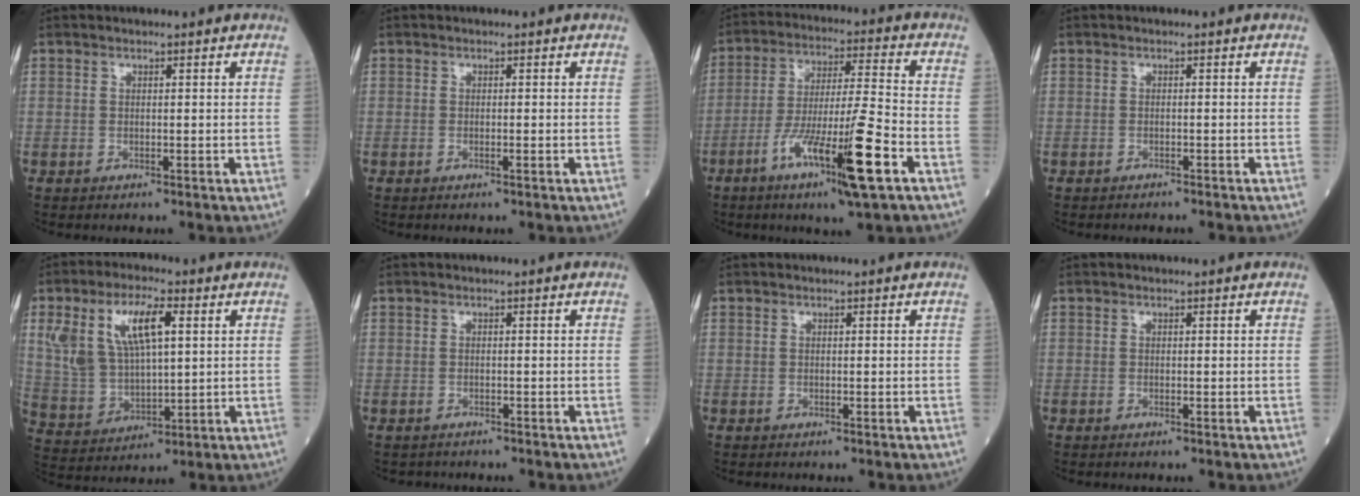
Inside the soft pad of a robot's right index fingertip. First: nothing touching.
{"total": 0.0}
{"total": 14.6, "force": [-6.7, 0.0, 13.0], "torque": [-0.243, -0.019, -0.114]}
{"total": 2.6, "force": [-2.5, 0.3, 0.9], "torque": [-0.016, -0.003, -0.029]}
{"total": 12.6, "force": [4.7, 5.2, 10.5], "torque": [-0.232, 0.025, 0.097]}
{"total": 1.1, "force": [-1.0, 0.4, 0.0], "torque": [-0.006, -0.001, -0.017]}
{"total": 0.0}
{"total": 0.0}